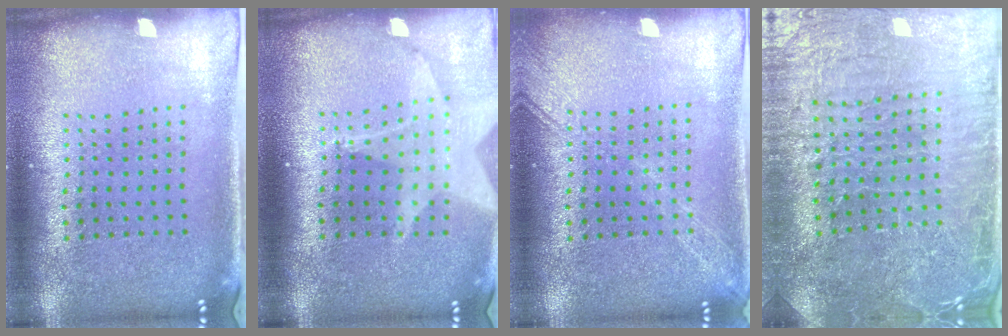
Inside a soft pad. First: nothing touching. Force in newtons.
{"total": 2.0, "press": 1.6, "slide": 1.3}
{"total": 2.6, "press": 2.6, "slide": 0.3}
{"total": 3.8, "press": 3.7, "slide": 0.6}